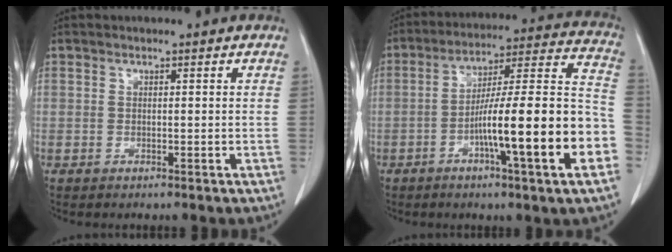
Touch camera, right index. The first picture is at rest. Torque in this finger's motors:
{"motor_torque": [2.14, 0.00, 1.05, 0.21]}